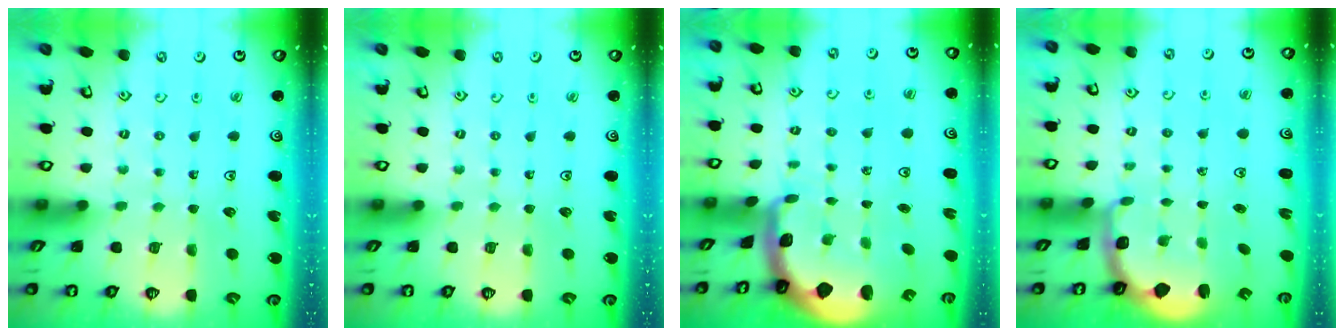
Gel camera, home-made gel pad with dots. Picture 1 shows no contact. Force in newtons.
{"total": 0.0}
{"total": 1.7, "press": 1.7, "slide": 0.4}
{"total": 2.4, "press": 1.1, "slide": 2.1}